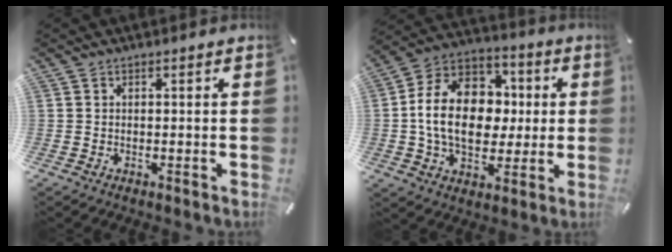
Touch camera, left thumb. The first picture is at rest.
{"total": 17.4, "force": [-0.4, 13.4, 11.1], "torque": [-0.214, 0.017, -0.005]}